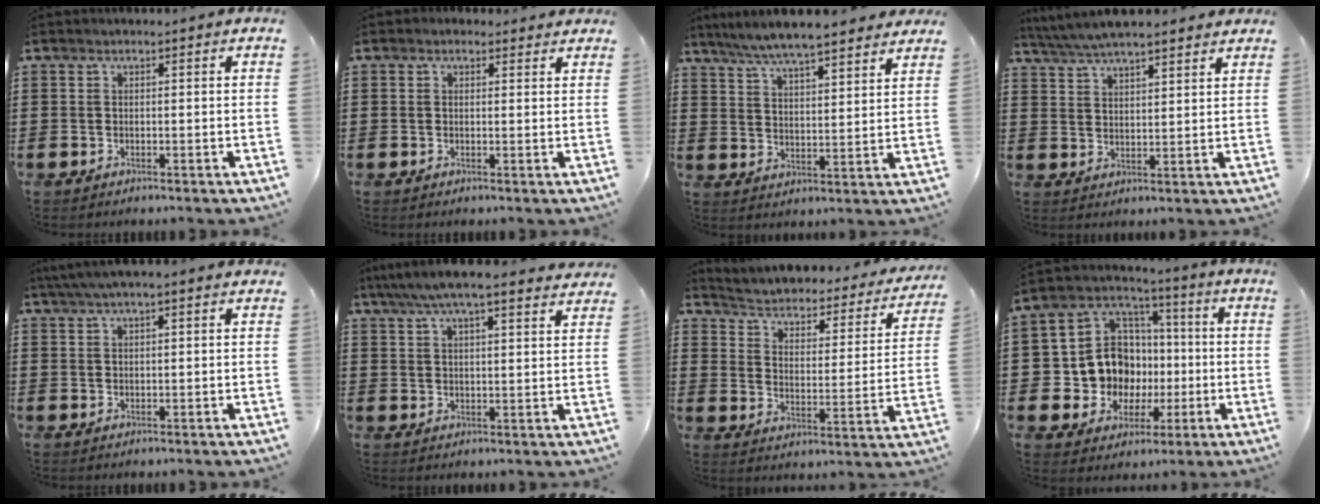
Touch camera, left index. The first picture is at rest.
{"total": 1.3, "force": [1.1, 0.6, 0.3], "torque": [-0.009, 0.006, 0.020]}
{"total": 6.2, "force": [5.9, 0.2, 2.0], "torque": [-0.061, -0.025, 0.104]}
{"total": 5.0, "force": [4.7, 0.5, 1.7], "torque": [-0.049, -0.014, 0.085]}
{"total": 2.8, "force": [2.0, 0.3, 2.0], "torque": [-0.043, 0.005, 0.036]}
{"total": 6.3, "force": [5.3, 0.6, 3.3], "torque": [-0.077, -0.013, 0.094]}
{"total": 1.9, "force": [1.5, 0.7, 1.1], "torque": [-0.035, -0.025, 0.012]}
{"total": 10.9, "force": [-0.7, 10.2, 3.8], "torque": [-0.133, 0.003, -0.007]}